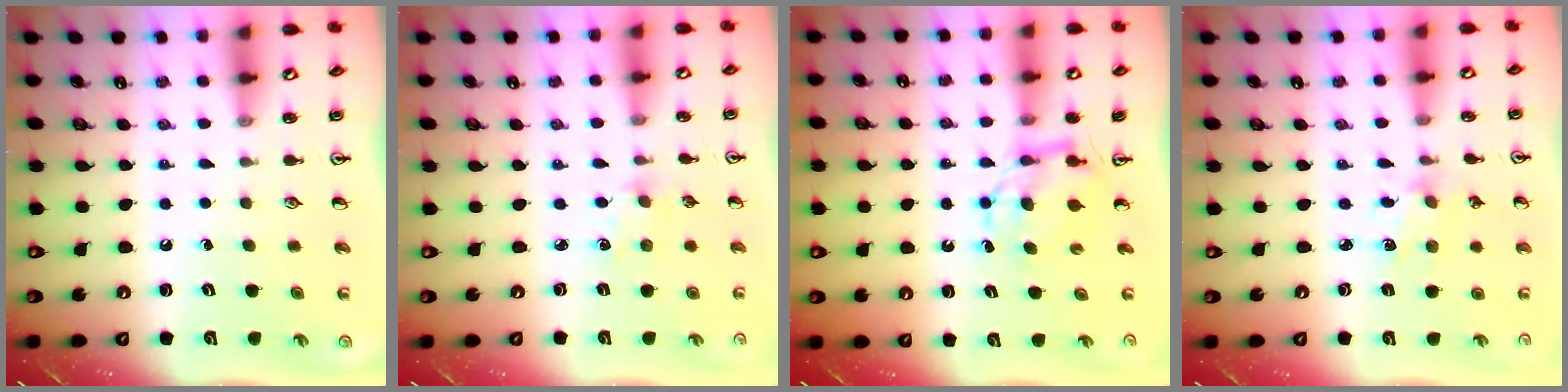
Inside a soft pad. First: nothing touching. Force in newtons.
{"total": 3.1, "press": 3.1, "slide": 0.5}
{"total": 6.8, "press": 6.8, "slide": 0.3}
{"total": 2.4, "press": 2.4, "slide": 0.0}